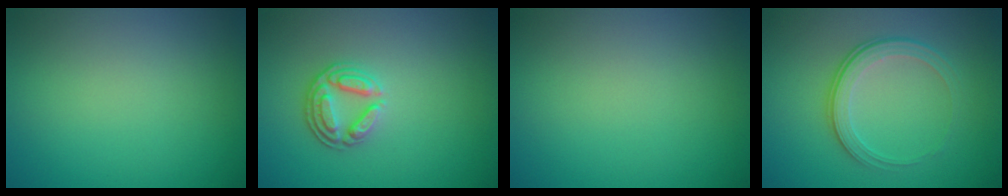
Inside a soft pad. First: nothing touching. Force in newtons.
{"total": 2.9, "press": 2.5, "slide": 1.6}
{"total": 0.0}
{"total": 3.9, "press": 2.7, "slide": 2.9}